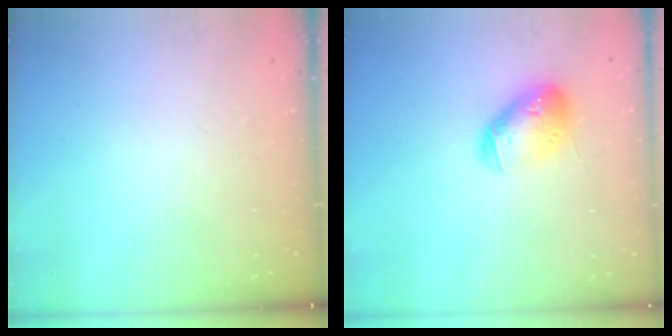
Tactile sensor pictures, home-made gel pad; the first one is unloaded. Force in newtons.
{"total": 12.6, "press": 12.4, "slide": 1.9}